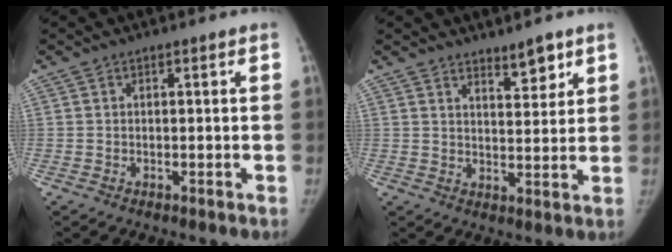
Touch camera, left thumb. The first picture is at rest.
{"total": 4.9, "force": [3.8, 1.7, 2.7], "torque": [-0.022, -0.032, 0.061]}